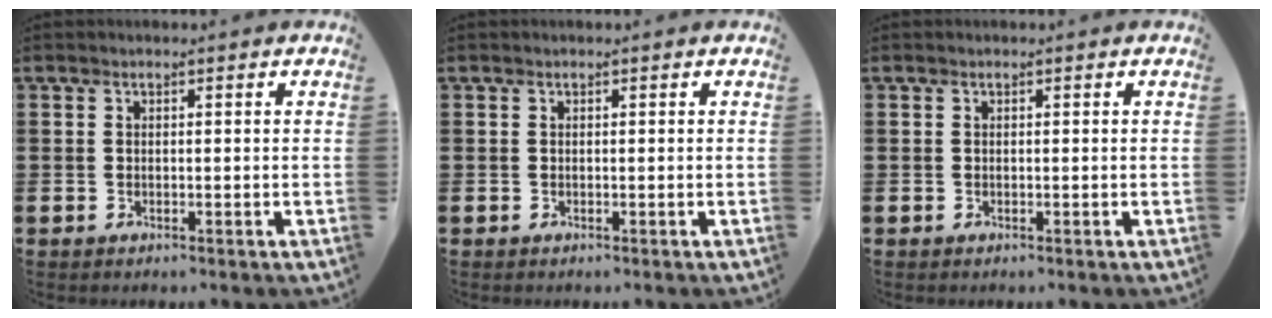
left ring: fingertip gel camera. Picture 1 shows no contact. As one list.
[{"total": 0.0}, {"total": 0.0}]